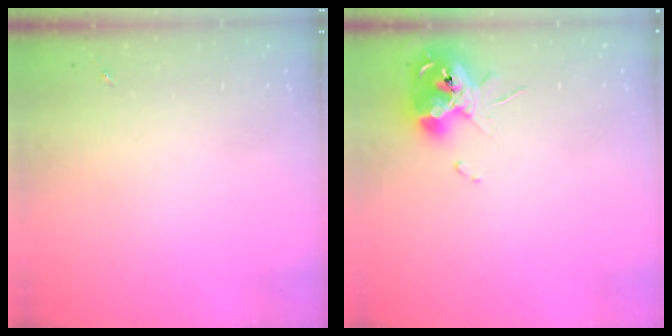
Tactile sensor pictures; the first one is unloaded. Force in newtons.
{"total": 12.4, "press": 12.2, "slide": 1.6}